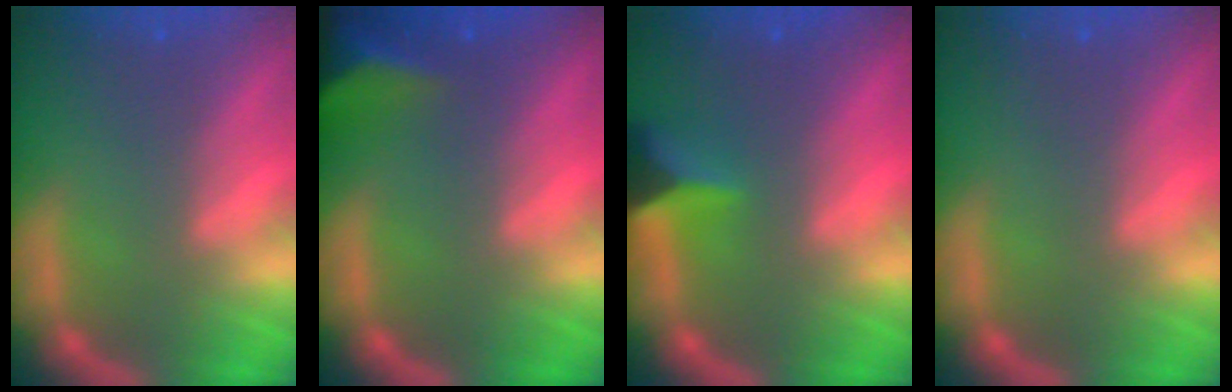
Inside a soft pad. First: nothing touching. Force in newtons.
{"total": 7.5}
{"total": 4.4}
{"total": 0.0}